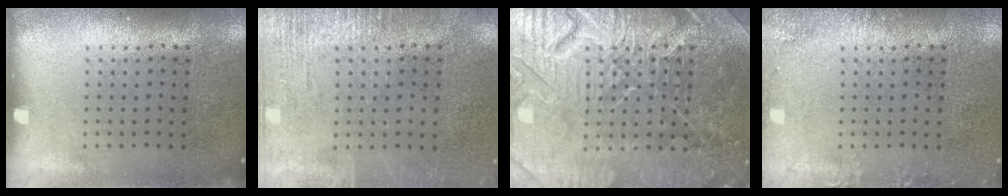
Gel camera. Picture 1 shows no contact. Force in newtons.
{"total": 2.4, "press": 2.4, "slide": 0.3}
{"total": 7.9, "press": 7.8, "slide": 0.9}
{"total": 1.5, "press": 1.5, "slide": 0.1}